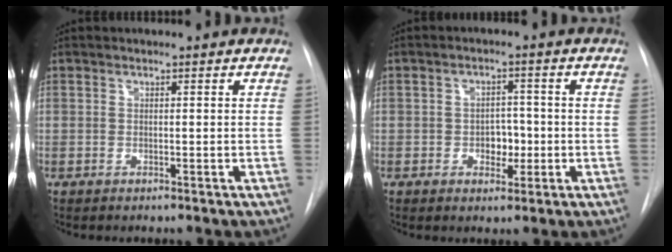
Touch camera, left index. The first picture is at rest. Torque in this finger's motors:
{"motor_torque": [0.35, -0.25, 0.04, 0.04]}